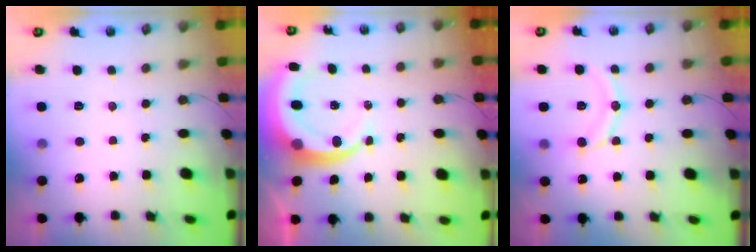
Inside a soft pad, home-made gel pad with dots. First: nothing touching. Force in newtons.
{"total": 8.9, "press": 8.8, "slide": 1.0}
{"total": 12.0, "press": 11.7, "slide": 2.6}